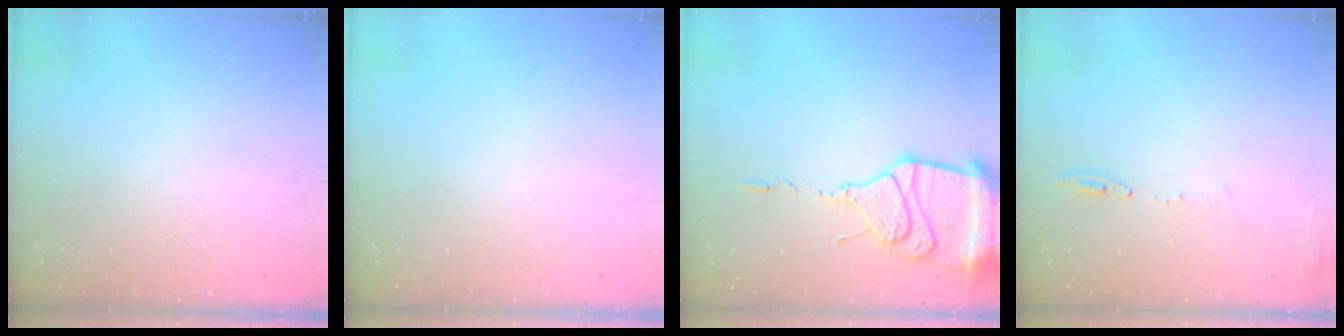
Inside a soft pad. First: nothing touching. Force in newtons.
{"total": 0.0}
{"total": 16.9, "press": 16.8, "slide": 1.8}
{"total": 8.3, "press": 8.3, "slide": 0.9}